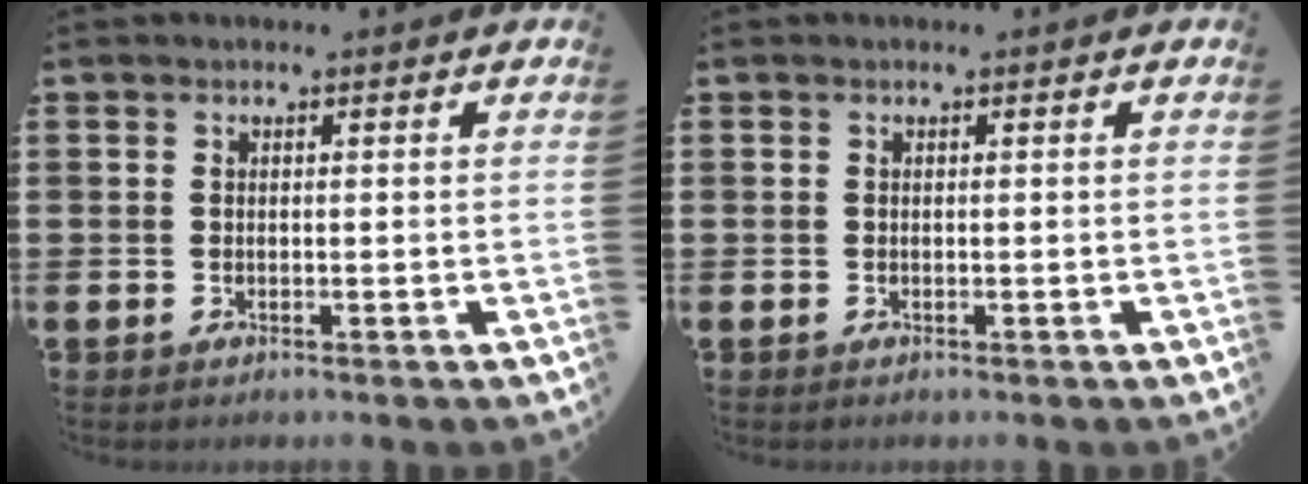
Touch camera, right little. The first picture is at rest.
{"total": 0.0}